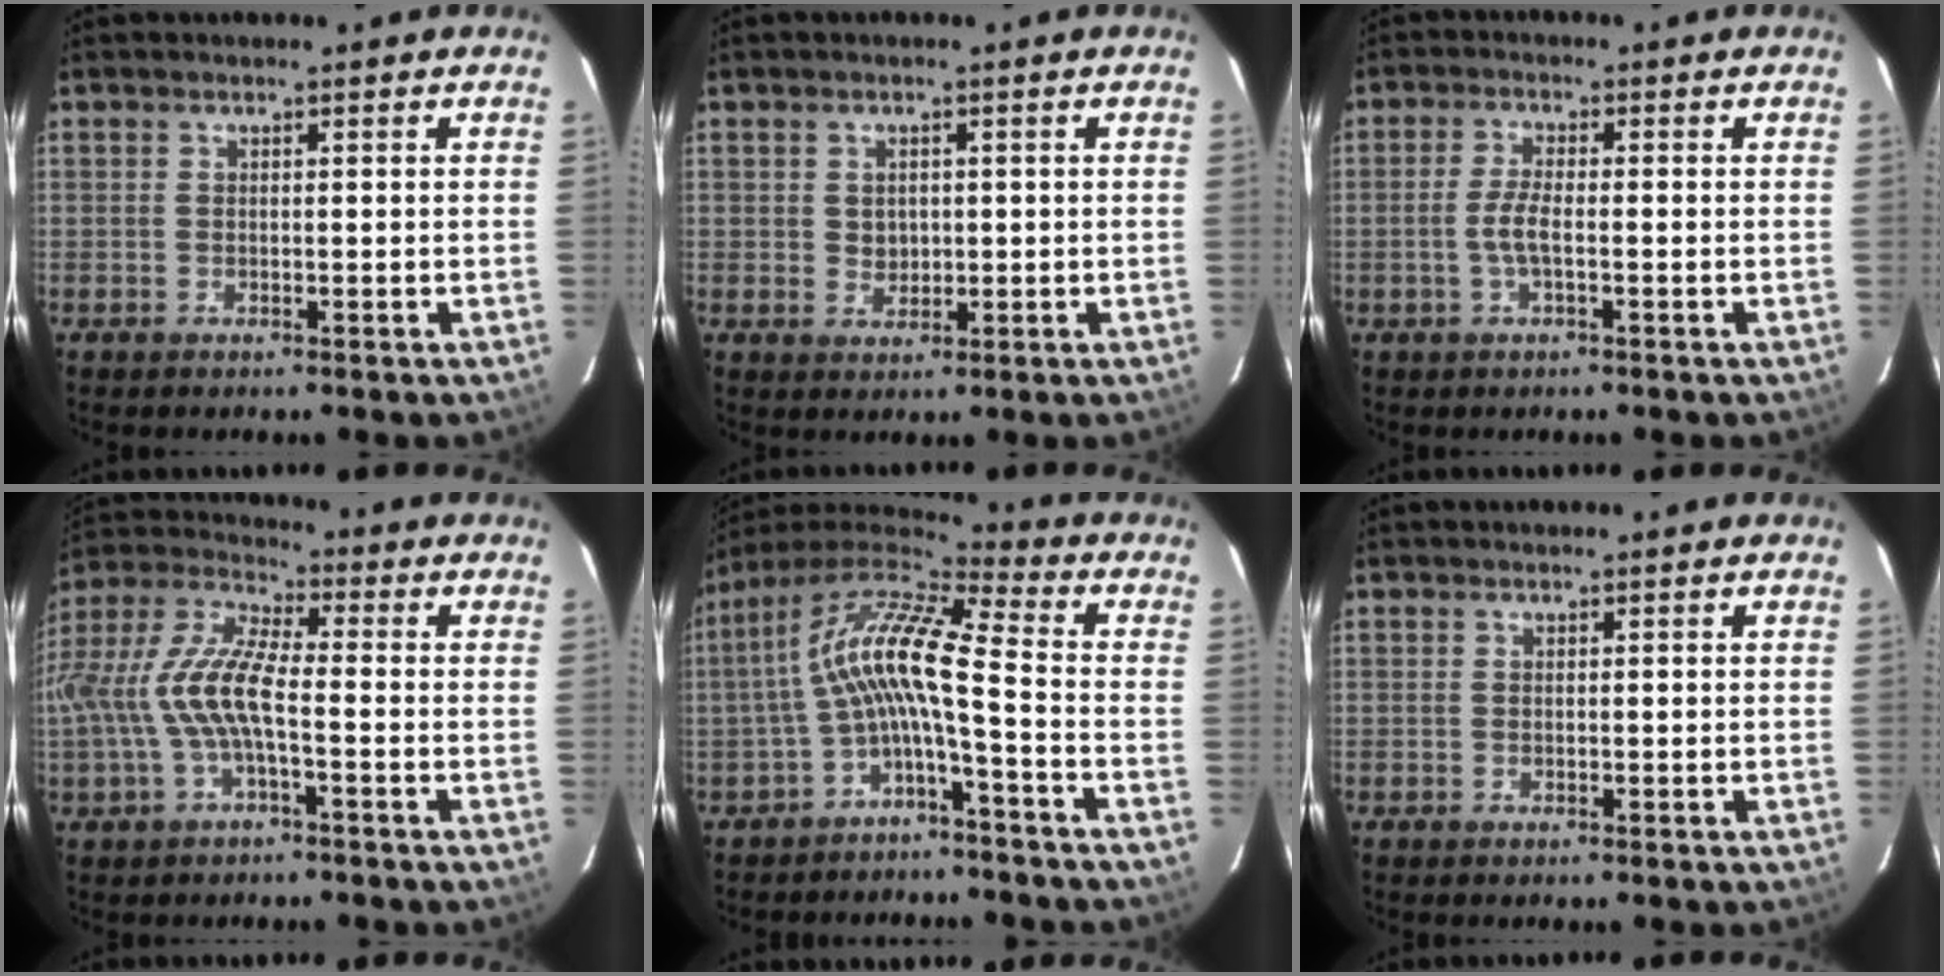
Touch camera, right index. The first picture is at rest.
{"total": 2.8, "force": [0.3, 2.5, 1.3], "torque": [-0.020, 0.003, 0.007]}
{"total": 3.8, "force": [-1.0, 0.8, 3.6], "torque": [-0.073, 0.001, -0.019]}
{"total": 12.3, "force": [-2.4, 3.7, 11.5], "torque": [-0.243, 0.007, -0.045]}
{"total": 11.8, "force": [-2.0, 1.4, 11.6], "torque": [-0.229, 0.019, -0.043]}
{"total": 0.0}